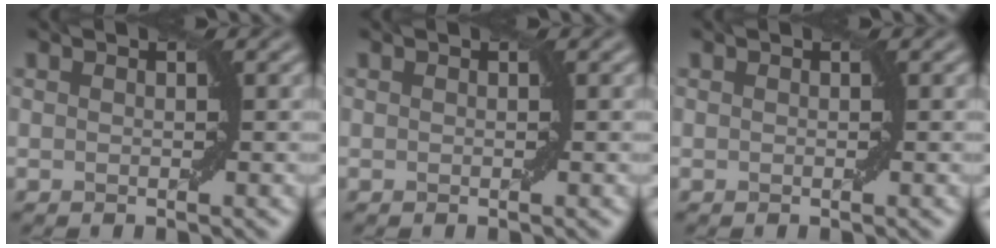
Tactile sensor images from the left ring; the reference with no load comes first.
{"total": 0.0}
{"total": 0.0}